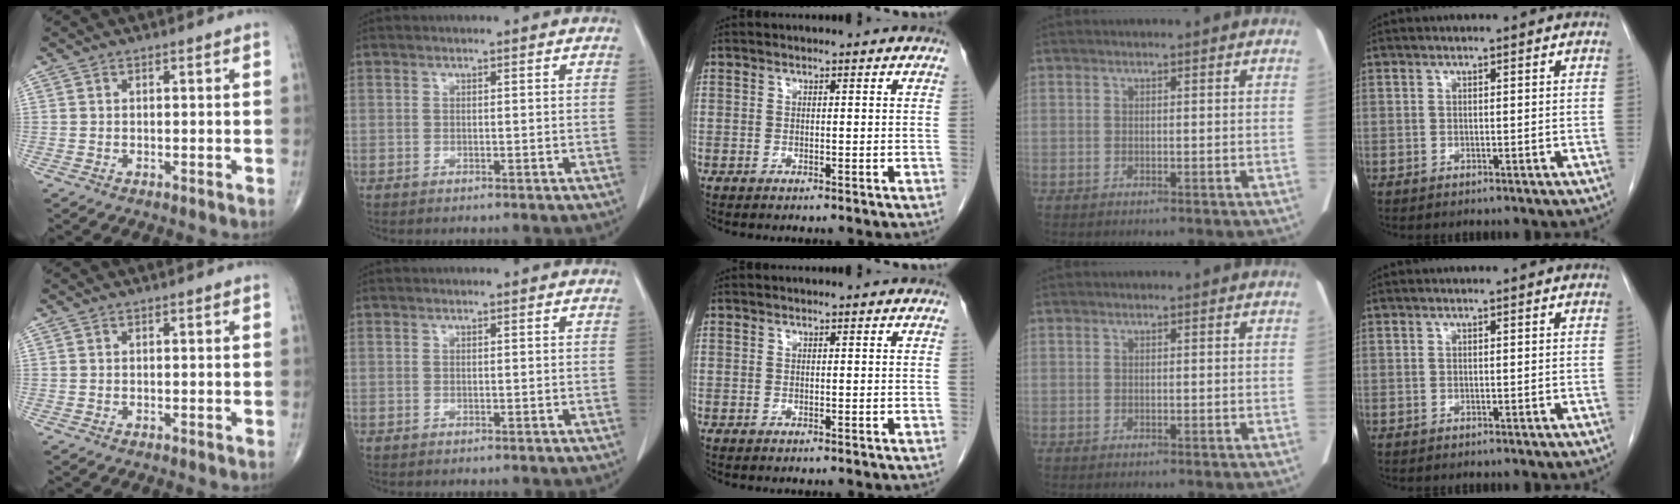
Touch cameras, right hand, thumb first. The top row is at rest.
{}